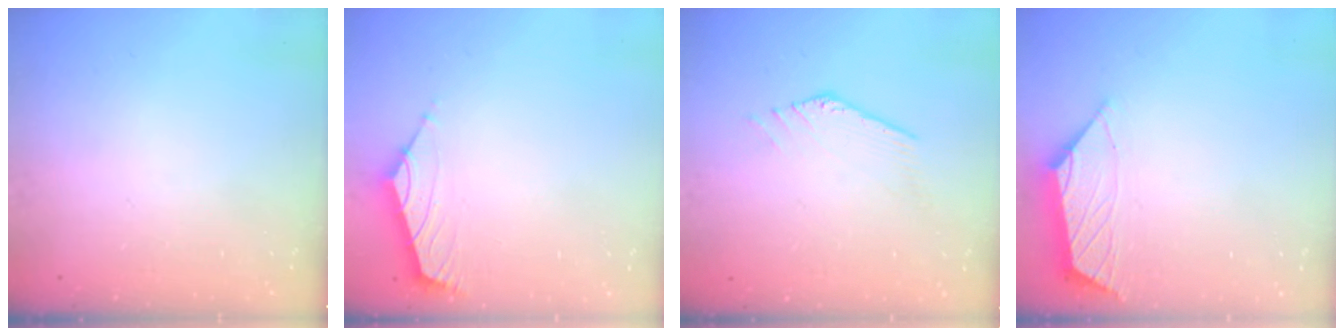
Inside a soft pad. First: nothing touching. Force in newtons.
{"total": 1.6, "press": 1.4, "slide": 0.6}
{"total": 0.5, "press": 0.4, "slide": 0.3}
{"total": 1.6, "press": 1.5, "slide": 0.6}